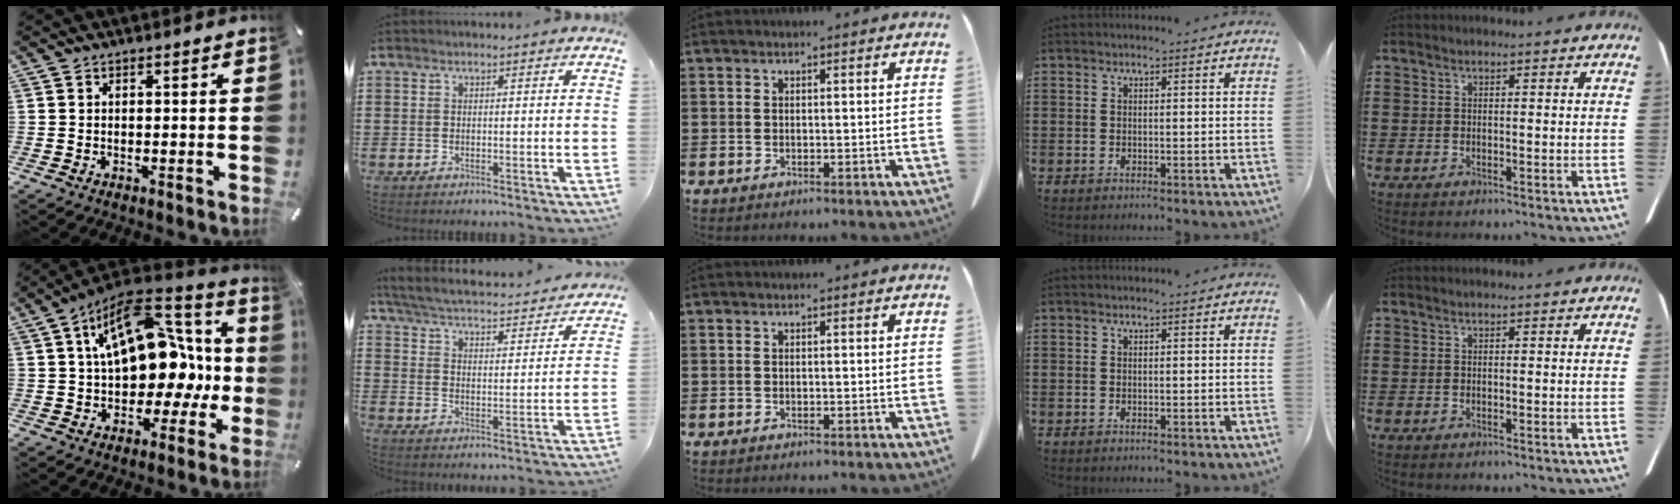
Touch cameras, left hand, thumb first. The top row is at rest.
{"thumb": {"total": 21.1, "force": [4.4, 13.6, 15.6], "torque": [-0.239, -0.026, 0.078]}, "index": {"total": 3.9, "force": [3.8, -0.2, 0.9], "torque": [-0.039, -0.032, 0.058]}}